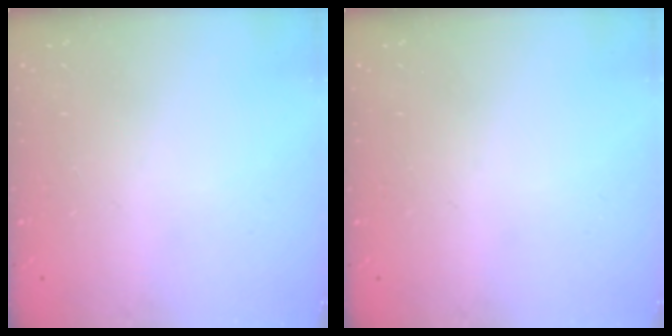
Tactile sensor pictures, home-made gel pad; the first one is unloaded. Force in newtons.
{"total": 0.0}